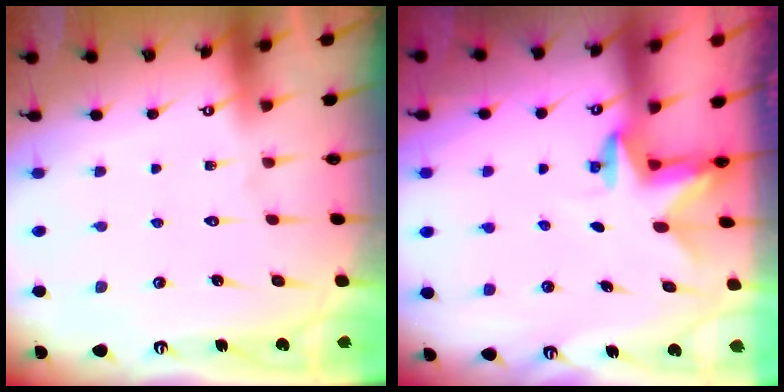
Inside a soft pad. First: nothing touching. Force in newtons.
{"total": 2.5, "press": 2.4, "slide": 0.5}